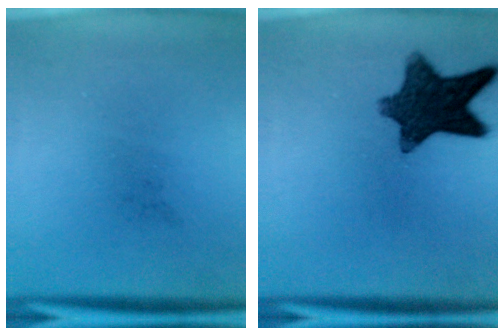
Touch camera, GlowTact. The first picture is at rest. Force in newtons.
{"total": 11.6}